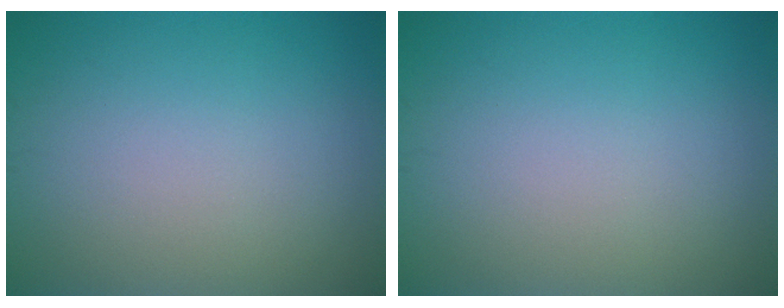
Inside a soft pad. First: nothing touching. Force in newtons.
{"total": 0.0}